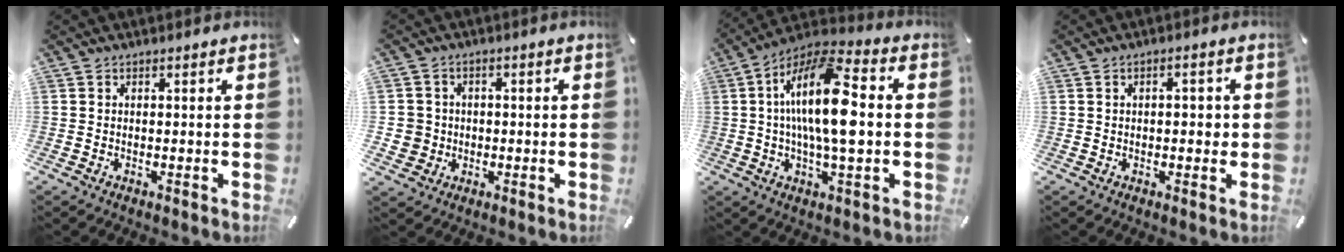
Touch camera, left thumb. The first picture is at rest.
{"total": 5.3, "force": [-0.8, 5.2, 0.5], "torque": [-0.015, 0.011, -0.013]}
{"total": 17.7, "force": [0.9, 6.3, 16.5], "torque": [-0.317, 0.001, 0.010]}
{"total": 2.9, "force": [-0.1, 1.5, 2.4], "torque": [-0.037, 0.005, -0.006]}